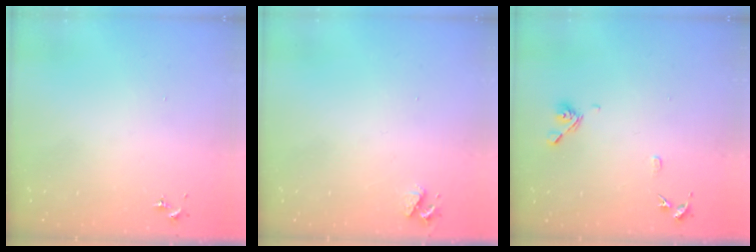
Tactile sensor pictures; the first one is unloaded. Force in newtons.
{"total": 3.3, "press": 3.3, "slide": 0.5}
{"total": 8.6, "press": 8.4, "slide": 1.6}